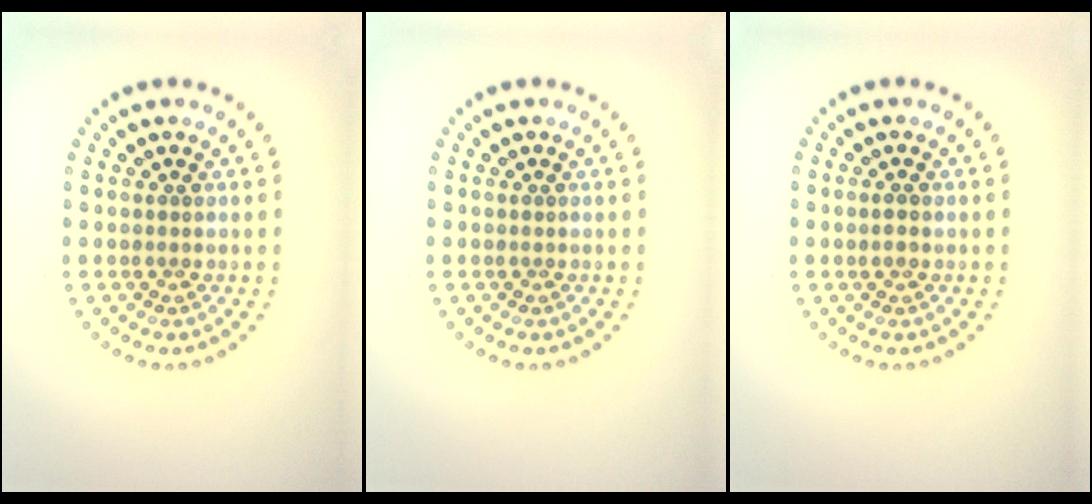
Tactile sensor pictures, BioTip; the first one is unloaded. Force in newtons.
{"total": 0.0}
{"total": 1.0, "press": 1.0, "slide": 0.1}